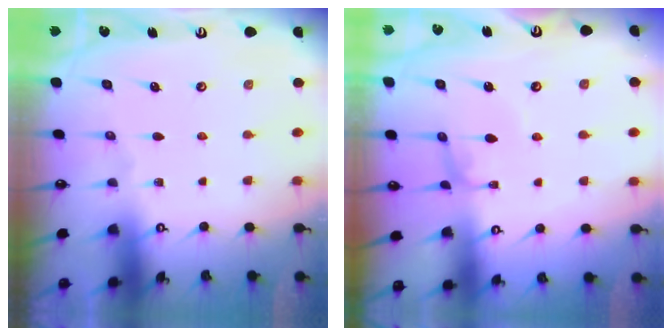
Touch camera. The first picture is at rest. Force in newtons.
{"total": 1.3, "press": 1.3, "slide": 0.2}